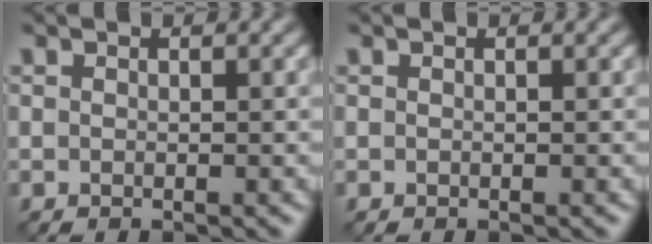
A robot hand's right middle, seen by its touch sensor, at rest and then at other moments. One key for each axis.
{"total": 0.0}